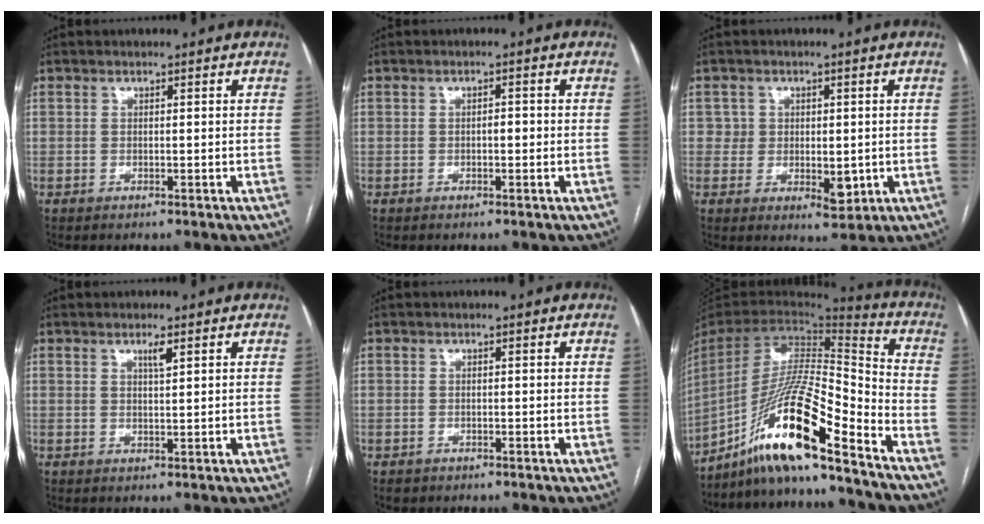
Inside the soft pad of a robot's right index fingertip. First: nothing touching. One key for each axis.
{"total": 1.3, "fx": -0.3, "fy": 0.6, "fz": 1.2, "tx": -0.014, "ty": 0.005, "tz": -0.006}
{"total": 4.6, "fx": -0.1, "fy": 3.8, "fz": 2.6, "tx": -0.018, "ty": -0.001, "tz": 0.005}
{"total": 1.7, "fx": 1.0, "fy": 0.1, "fz": 1.4, "tx": -0.026, "ty": -0.003, "tz": 0.017}
{"total": 1.3, "fx": -0.8, "fy": 1.0, "fz": 0.0, "tx": -0.008, "ty": 0.004, "tz": -0.010}
{"total": 18.8, "fx": -13.5, "fy": 0.6, "fz": 13.0, "tx": -0.268, "ty": -0.004, "tz": -0.250}